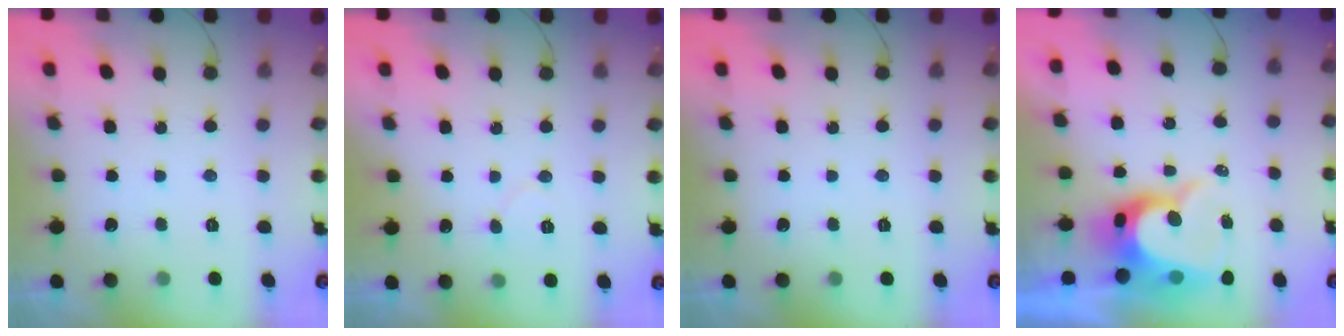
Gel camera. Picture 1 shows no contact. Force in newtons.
{"total": 4.8, "press": 4.8, "slide": 0.6}
{"total": 0.0}
{"total": 10.8, "press": 10.8, "slide": 0.6}